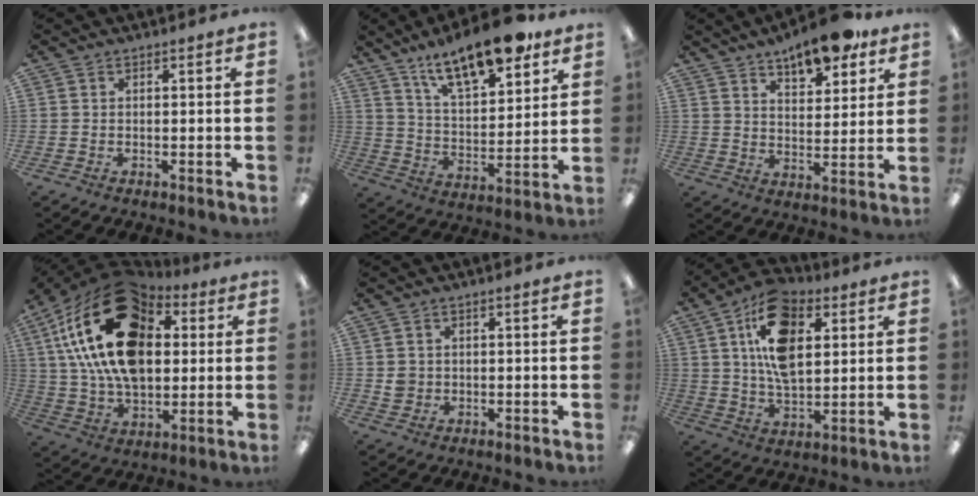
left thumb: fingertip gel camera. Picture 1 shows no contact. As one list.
[{"total": 17.2, "force": [12.6, 6.0, 10.0], "torque": [-0.158, -0.068, 0.213]}, {"total": 11.5, "force": [8.9, 3.9, 6.2], "torque": [-0.078, -0.050, 0.151]}, {"total": 27.5, "force": [9.0, 17.4, 19.3], "torque": [-0.371, -0.023, 0.156]}, {"total": 2.4, "force": [0.2, 2.2, 0.9], "torque": [-0.010, 0.001, 0.002]}, {"total": 16.9, "force": [6.7, 9.9, 11.9], "torque": [-0.202, -0.006, 0.119]}]